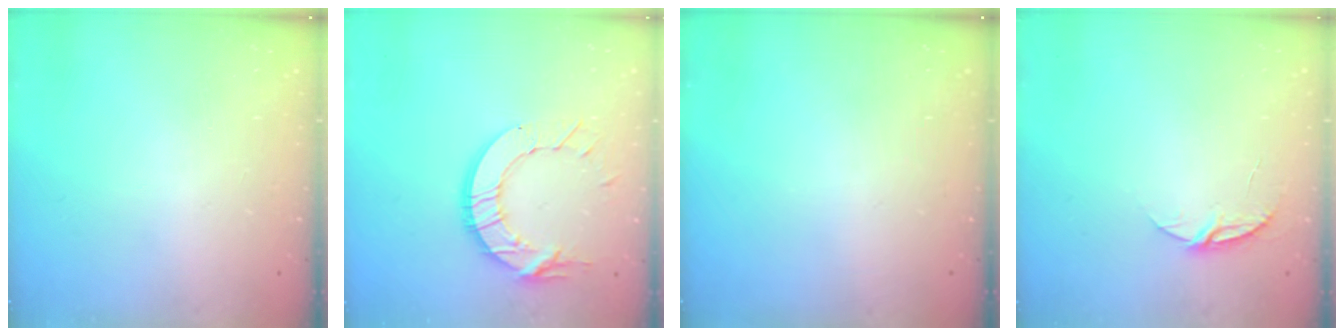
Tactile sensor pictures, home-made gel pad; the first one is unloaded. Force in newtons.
{"total": 12.2, "press": 12.2, "slide": 0.7}
{"total": 0.0}
{"total": 5.6, "press": 5.5, "slide": 0.6}